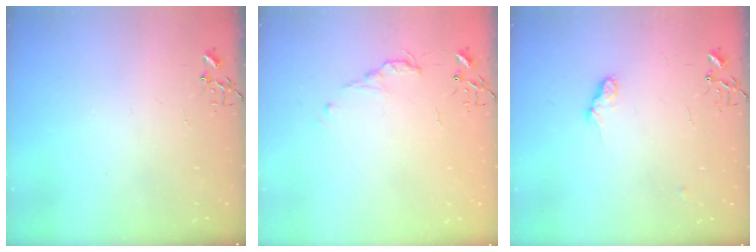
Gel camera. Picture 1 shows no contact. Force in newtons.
{"total": 3.7, "press": 3.7, "slide": 0.5}
{"total": 8.0, "press": 7.9, "slide": 1.1}